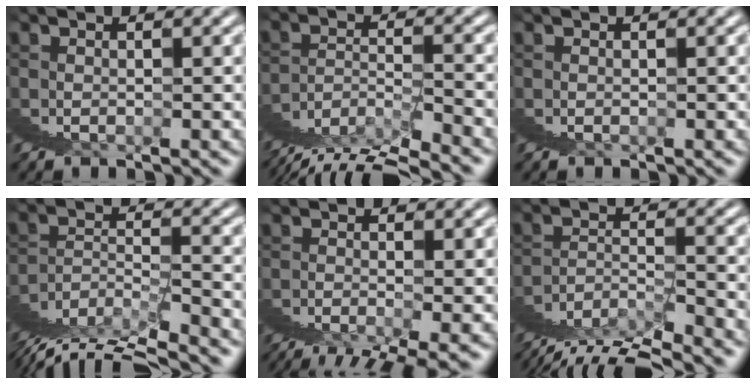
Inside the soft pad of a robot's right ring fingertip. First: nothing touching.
{"total": 2.5, "force": [0.6, 1.4, 2.0], "torque": [-0.016, 0.018, -0.010]}
{"total": 0.0}
{"total": 2.5, "force": [-0.4, 1.2, 2.1], "torque": [-0.022, 0.001, -0.014]}
{"total": 1.3, "force": [0.6, -0.9, 0.7], "torque": [0.000, 0.018, 0.002]}
{"total": 2.8, "force": [0.4, 1.7, 2.3], "torque": [-0.016, 0.018, -0.014]}